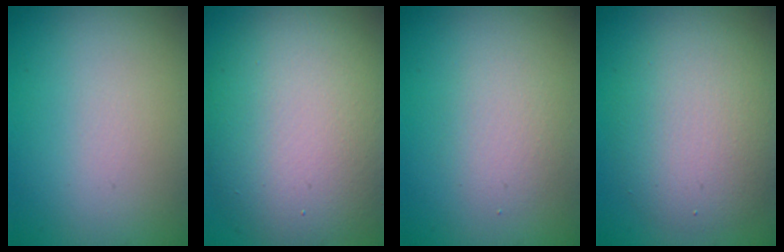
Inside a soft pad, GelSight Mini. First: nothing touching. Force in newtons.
{"total": 10.7, "press": 10.7, "slide": 0.5}
{"total": 1.9, "press": 1.9, "slide": 0.1}
{"total": 5.4, "press": 5.4, "slide": 0.1}